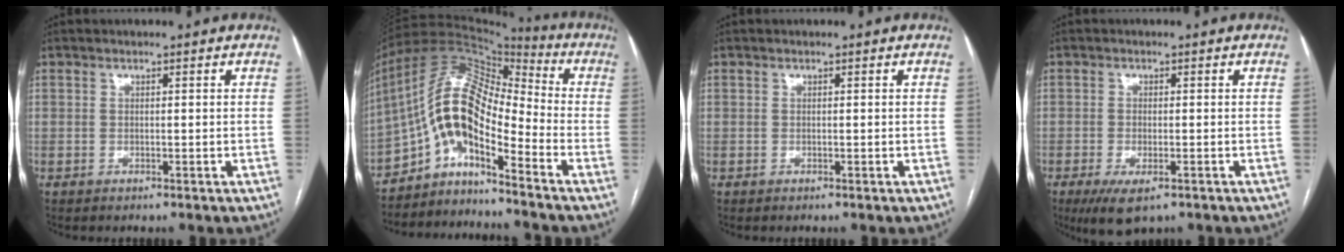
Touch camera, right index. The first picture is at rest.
{"total": 13.0, "force": [-6.4, 3.9, 10.7], "torque": [-0.209, 0.043, -0.113]}
{"total": 0.0}
{"total": 5.6, "force": [-3.3, 1.9, 4.1], "torque": [-0.072, -0.013, -0.049]}